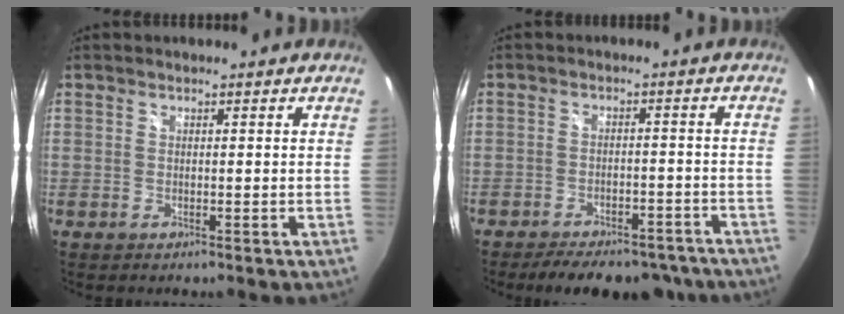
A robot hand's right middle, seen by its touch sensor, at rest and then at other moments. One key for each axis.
{"total": 14.9, "fx": -12.3, "fy": 5.7, "fz": 6.1, "tx": -0.121, "ty": 0.007, "tz": -0.146}